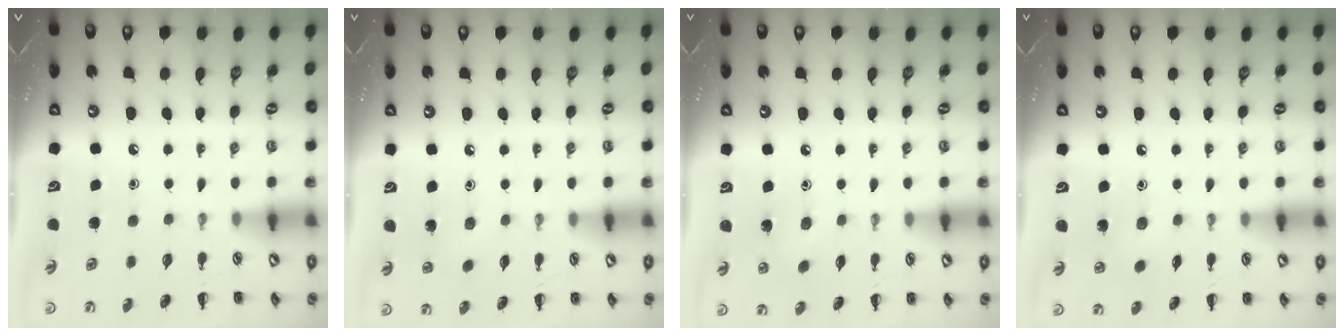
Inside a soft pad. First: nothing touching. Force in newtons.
{"total": 3.0, "press": 2.9, "slide": 0.9}
{"total": 4.6, "press": 4.4, "slide": 1.3}
{"total": 5.1, "press": 4.9, "slide": 1.4}